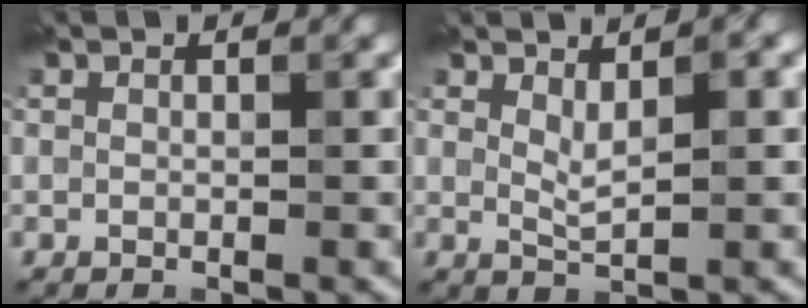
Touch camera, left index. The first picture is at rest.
{"total": 1.6, "force": [0.5, 0.4, 1.5], "torque": [-0.030, -0.002, 0.019]}